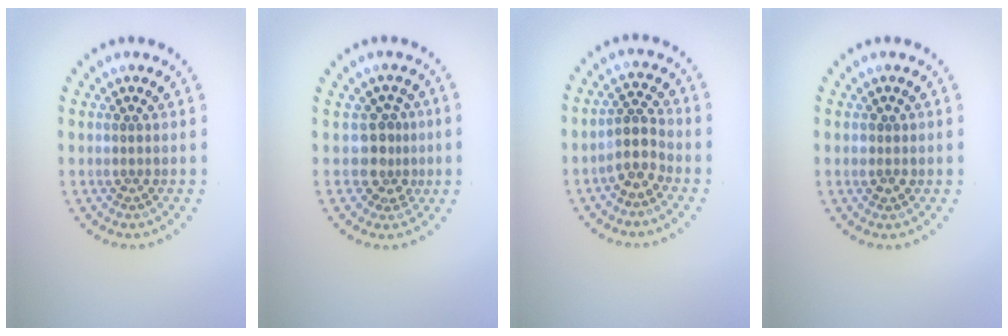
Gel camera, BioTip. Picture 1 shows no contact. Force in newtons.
{"total": 2.6, "press": 1.8, "slide": 1.9}
{"total": 2.6, "press": 2.1, "slide": 1.5}
{"total": 1.1, "press": 1.0, "slide": 0.4}